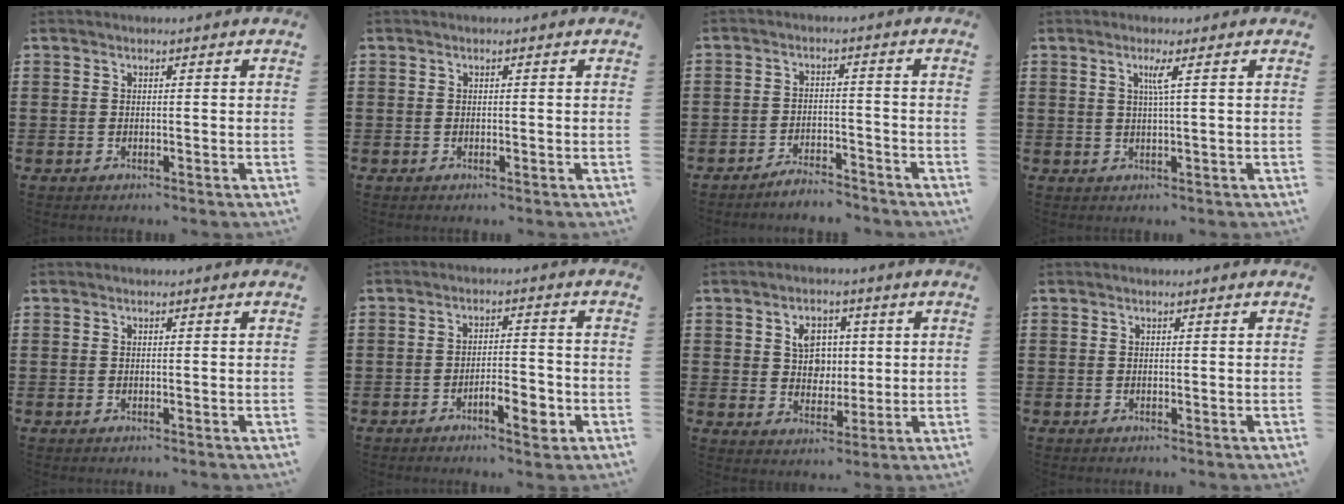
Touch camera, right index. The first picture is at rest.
{"total": 0.0}
{"total": 3.7, "force": [-3.7, 0.2, 0.3], "torque": [-0.010, 0.005, -0.075]}
{"total": 2.4, "force": [0.7, -0.4, 2.3], "torque": [-0.045, -0.003, 0.008]}
{"total": 0.0}
{"total": 5.3, "force": [-2.8, 1.8, 4.1], "torque": [-0.065, 0.008, -0.048]}
{"total": 5.5, "force": [1.4, 4.5, 2.8], "torque": [-0.057, 0.011, 0.019]}
{"total": 0.0}